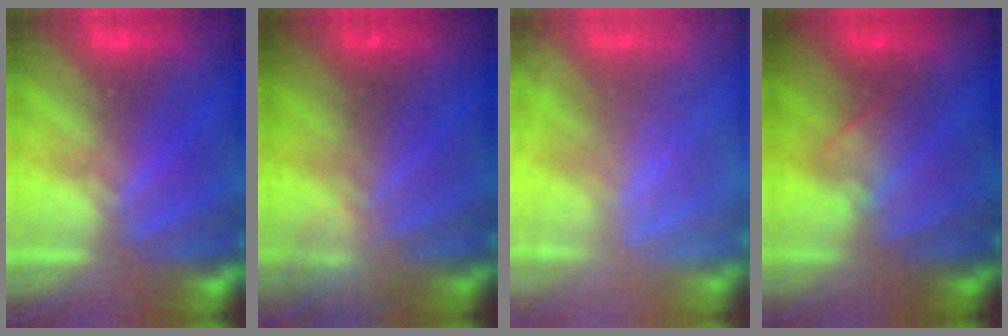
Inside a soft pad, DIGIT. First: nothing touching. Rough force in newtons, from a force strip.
{"total": 2.3}
{"total": 2.4}
{"total": 2.3}